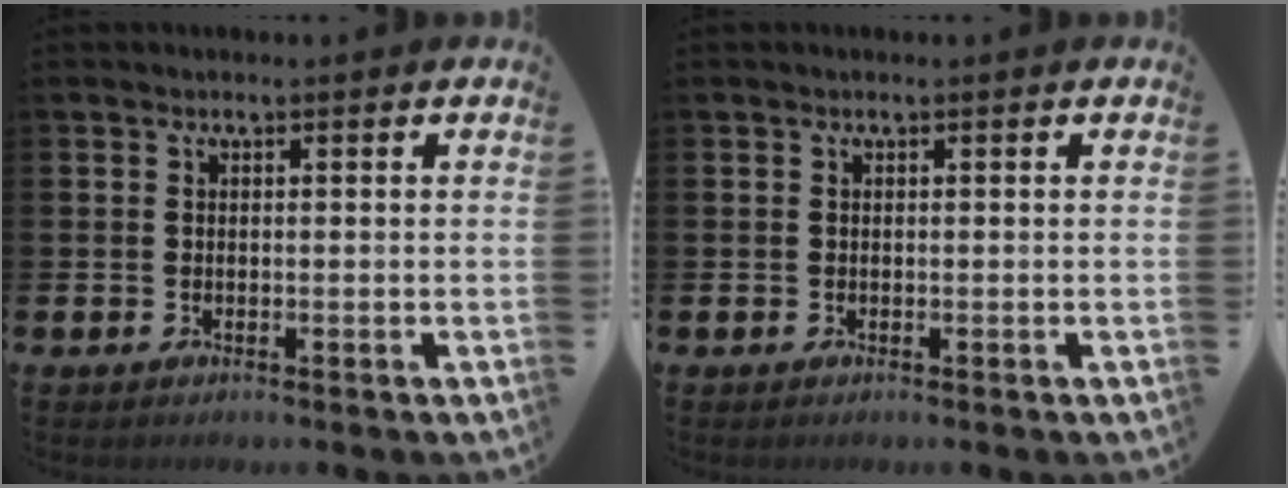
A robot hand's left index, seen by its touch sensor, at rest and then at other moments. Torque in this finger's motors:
{"motor_torque": [0.00, 0.00, 0.00, 0.00]}